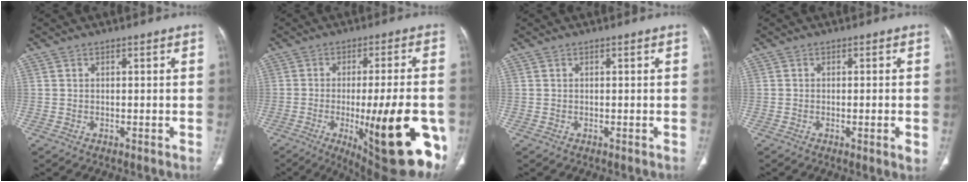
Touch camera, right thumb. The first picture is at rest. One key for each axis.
{"total": 23.8, "fx": -6.6, "fy": 6.9, "fz": 21.8, "tx": -0.242, "ty": -0.008, "tz": -0.070}
{"total": 0.0}
{"total": 2.2, "fx": -0.1, "fy": 0.6, "fz": 2.1, "tx": -0.036, "ty": -0.006, "tz": 0.000}